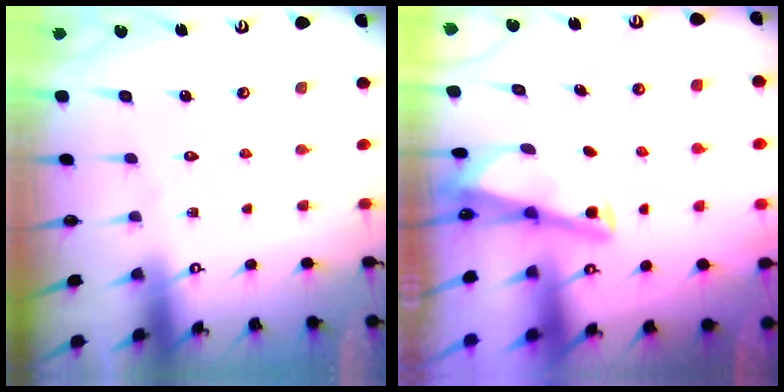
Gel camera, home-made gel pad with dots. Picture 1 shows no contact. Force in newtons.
{"total": 2.8, "press": 2.8, "slide": 0.4}